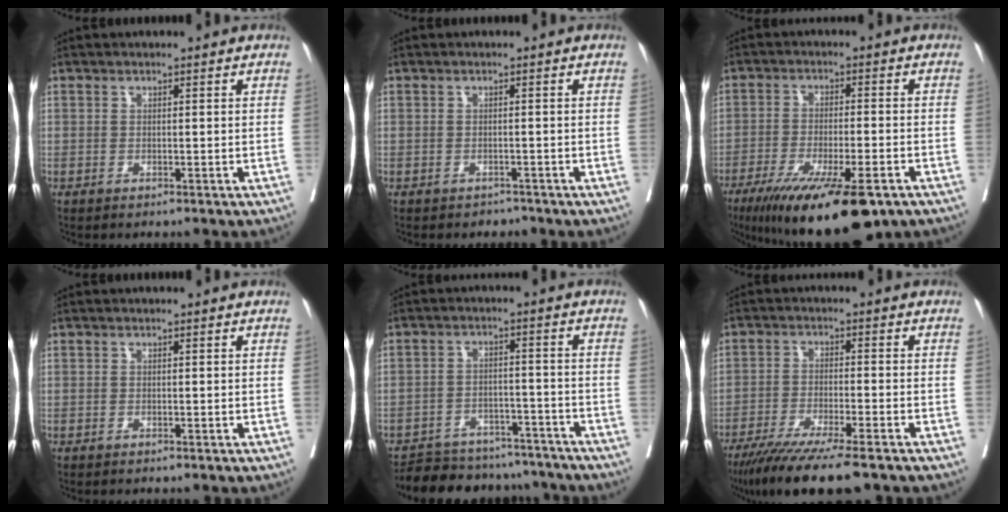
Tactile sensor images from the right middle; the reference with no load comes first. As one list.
[{"total": 1.5, "force": [-1.3, 0.8, -0.3], "torque": [0.002, 0.002, -0.024]}, {"total": 16.3, "force": [-10.8, 3.0, 11.9], "torque": [-0.170, -0.037, -0.171]}, {"total": 0.0}, {"total": 14.3, "force": [-13.0, 5.2, 3.0], "torque": [-0.045, 0.022, -0.174]}, {"total": 12.0, "force": [-9.3, 0.4, 7.6], "torque": [-0.113, -0.030, -0.149]}]